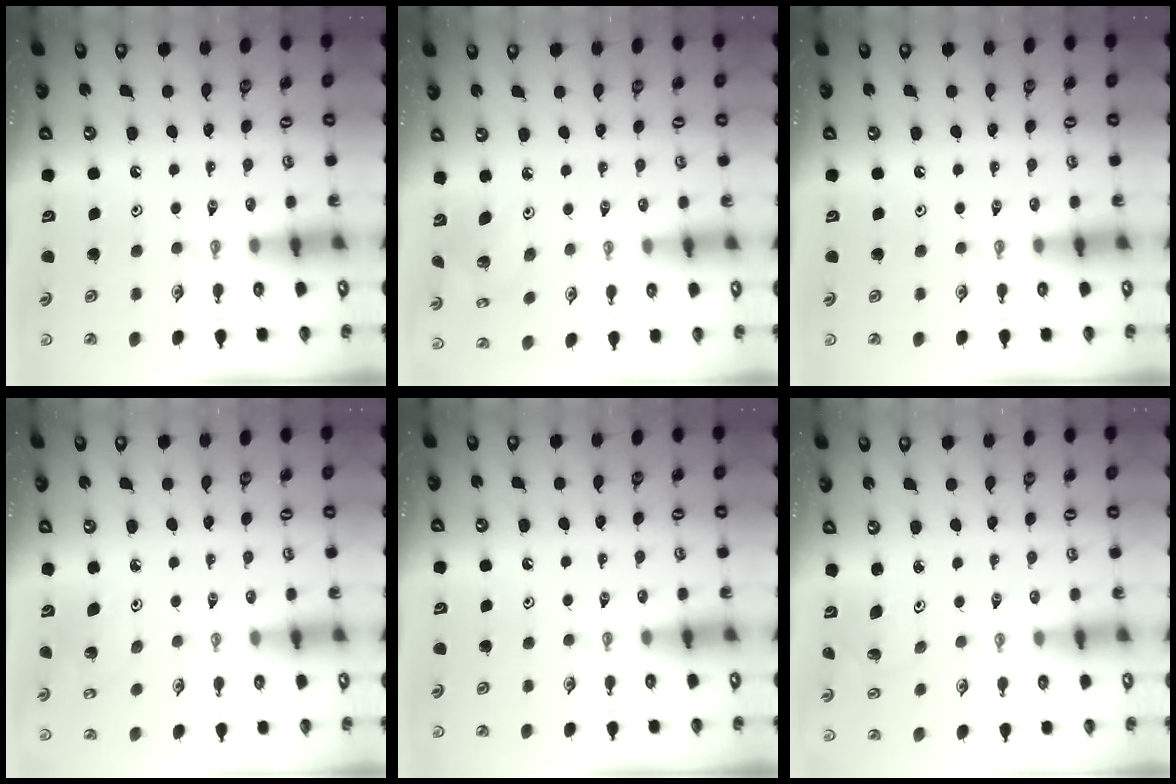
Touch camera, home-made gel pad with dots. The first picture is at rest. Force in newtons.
{"total": 4.3, "press": 4.3, "slide": 0.4}
{"total": 0.0}
{"total": 5.6, "press": 5.6, "slide": 0.9}
{"total": 0.0}
{"total": 2.3, "press": 2.3, "slide": 0.2}